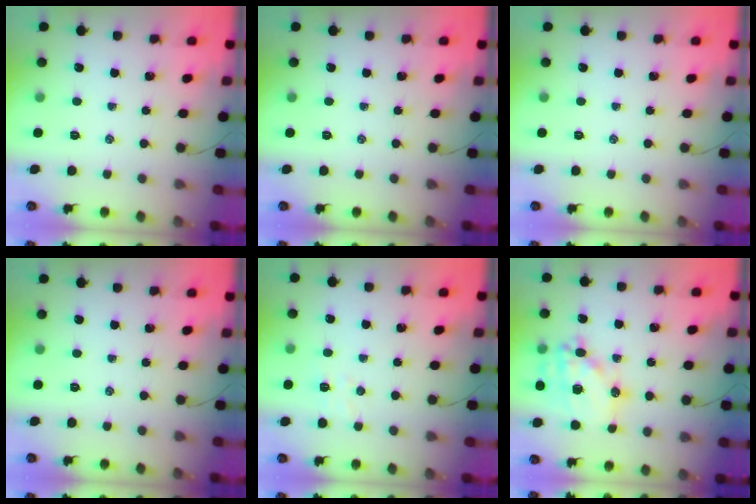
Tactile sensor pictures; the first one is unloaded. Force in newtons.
{"total": 0.0}
{"total": 0.0}
{"total": 0.0}
{"total": 5.4, "press": 5.4, "slide": 0.8}
{"total": 19.0, "press": 18.6, "slide": 3.7}